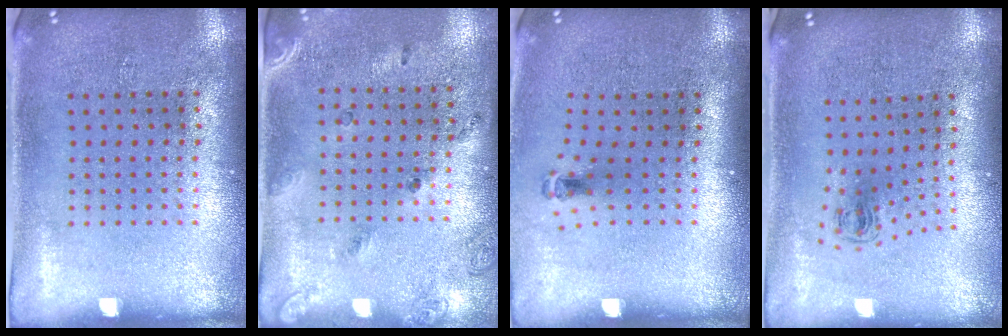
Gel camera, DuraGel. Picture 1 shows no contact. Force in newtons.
{"total": 1.5, "press": 1.0, "slide": 1.1}
{"total": 0.6, "press": 0.4, "slide": 0.5}
{"total": 0.6, "press": 0.3, "slide": 0.5}